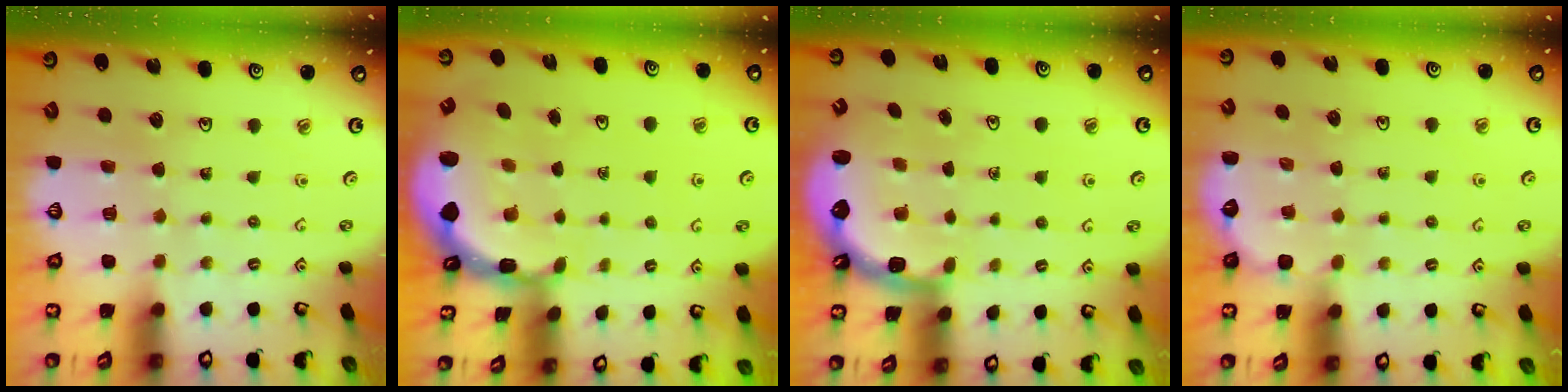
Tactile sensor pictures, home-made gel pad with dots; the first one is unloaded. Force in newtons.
{"total": 2.5, "press": 2.4, "slide": 0.9}
{"total": 3.0, "press": 2.4, "slide": 1.8}
{"total": 3.5, "press": 3.1, "slide": 1.7}